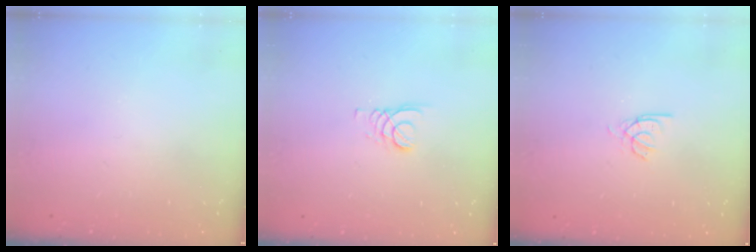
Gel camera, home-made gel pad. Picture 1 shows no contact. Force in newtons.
{"total": 2.1, "press": 2.1, "slide": 0.1}
{"total": 2.5, "press": 2.4, "slide": 0.3}